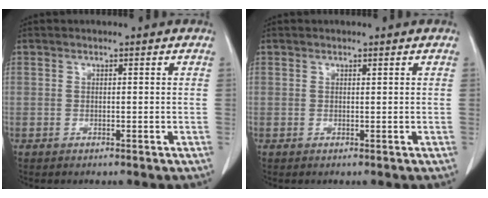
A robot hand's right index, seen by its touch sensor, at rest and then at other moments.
{"total": 0.0}